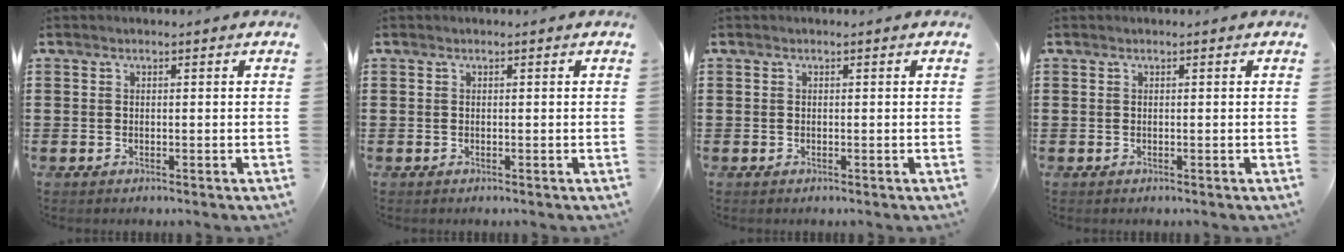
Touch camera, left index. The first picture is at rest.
{"total": 0.0}
{"total": 0.0}
{"total": 0.0}